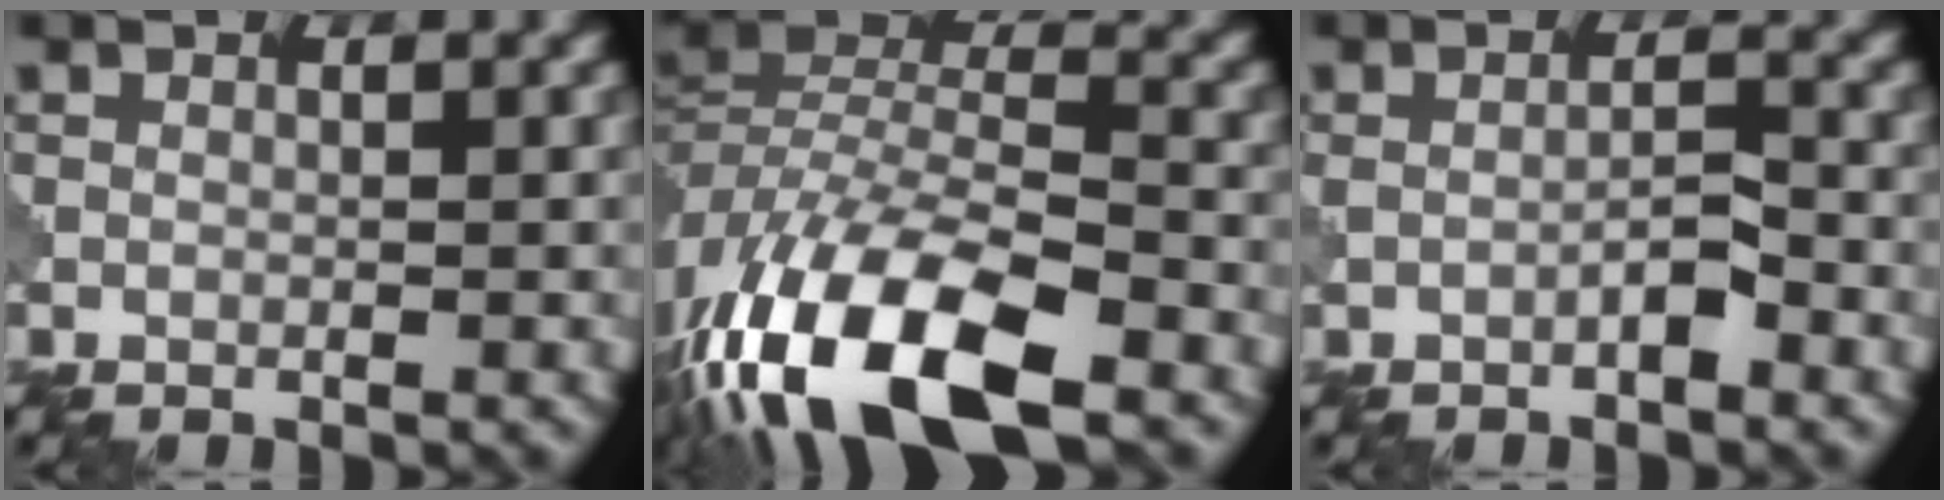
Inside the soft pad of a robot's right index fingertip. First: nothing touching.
{"total": 15.1, "force": [-9.3, 5.2, 10.8], "torque": [-0.223, -0.004, -0.171]}
{"total": 1.8, "force": [-1.0, 0.1, 1.4], "torque": [-0.034, 0.008, -0.016]}